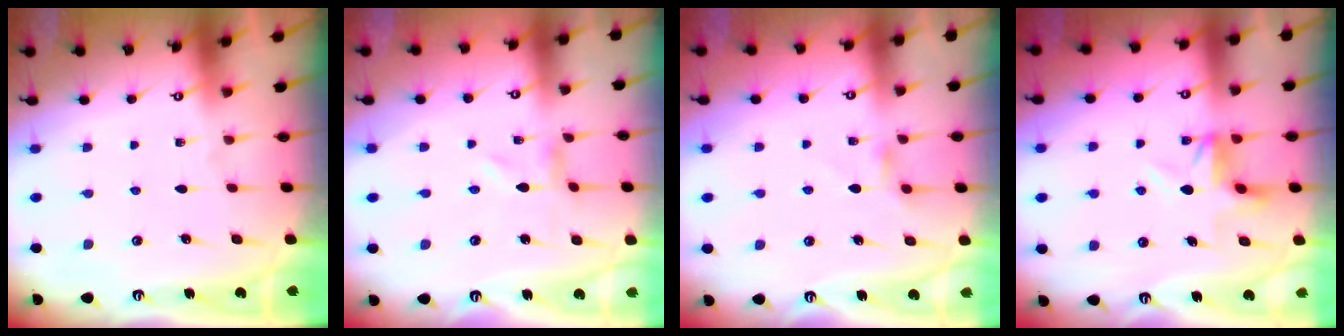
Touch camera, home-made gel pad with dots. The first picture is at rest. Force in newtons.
{"total": 0.0}
{"total": 3.2, "press": 3.2, "slide": 0.6}
{"total": 5.3, "press": 5.3, "slide": 0.3}